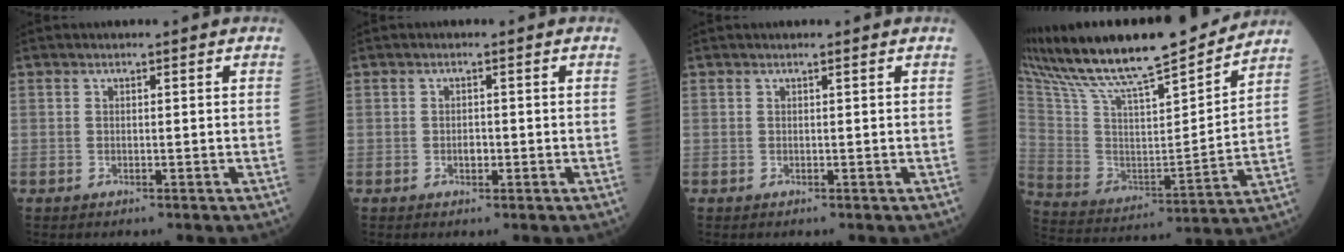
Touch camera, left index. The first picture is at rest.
{"total": 1.4, "force": [-0.6, 0.9, 1.0], "torque": [-0.017, -0.001, -0.009]}
{"total": 0.0}
{"total": 25.7, "force": [22.1, 3.9, 12.6], "torque": [-0.238, -0.003, 0.351]}